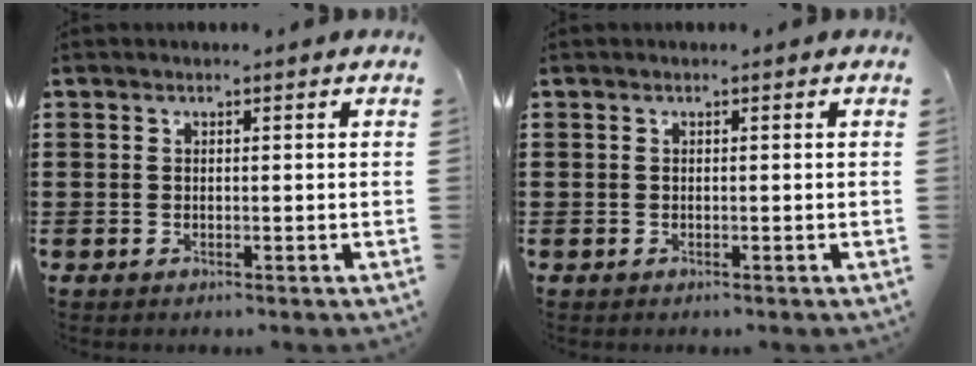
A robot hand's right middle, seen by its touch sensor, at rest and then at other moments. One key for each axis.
{"total": 0.0}